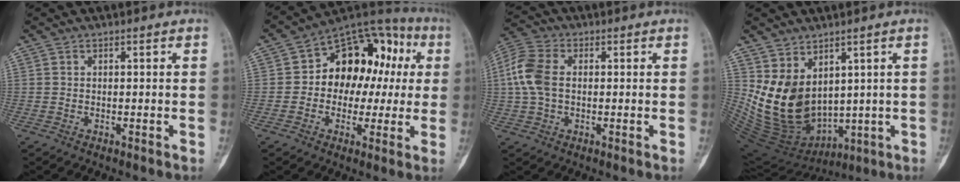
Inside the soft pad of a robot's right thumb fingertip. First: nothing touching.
{"total": 17.5, "force": [1.5, 12.7, 11.9], "torque": [-0.102, 0.055, 0.014]}
{"total": 9.3, "force": [0.7, 6.1, 7.0], "torque": [-0.165, 0.019, 0.009]}
{"total": 14.2, "force": [2.6, 10.3, 9.4], "torque": [-0.140, -0.031, 0.092]}